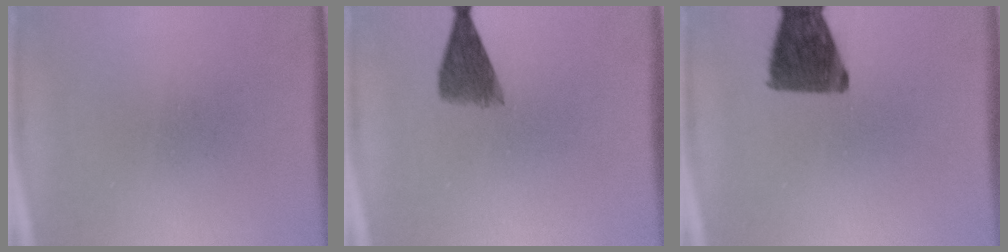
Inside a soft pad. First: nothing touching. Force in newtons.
{"total": 5.1}
{"total": 11.7}